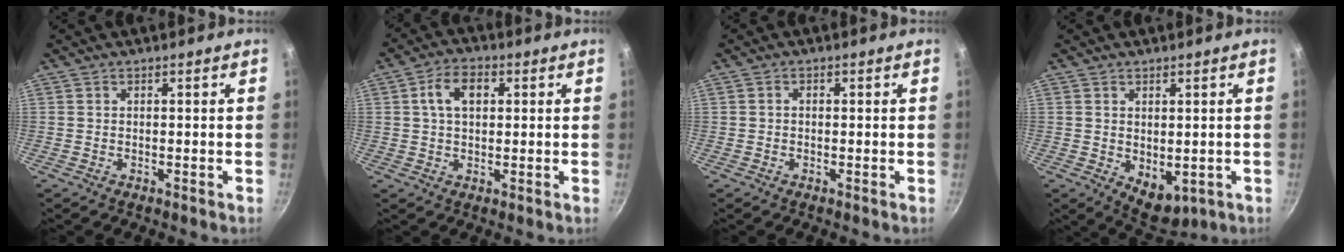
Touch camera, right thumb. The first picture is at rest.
{"total": 6.7, "force": [1.6, 4.2, 4.9], "torque": [-0.069, 0.010, 0.024]}
{"total": 0.9, "force": [-0.1, 0.7, 0.5], "torque": [-0.008, 0.006, -0.001]}
{"total": 6.1, "force": [-0.1, 3.9, 4.6], "torque": [-0.046, -0.013, 0.015]}